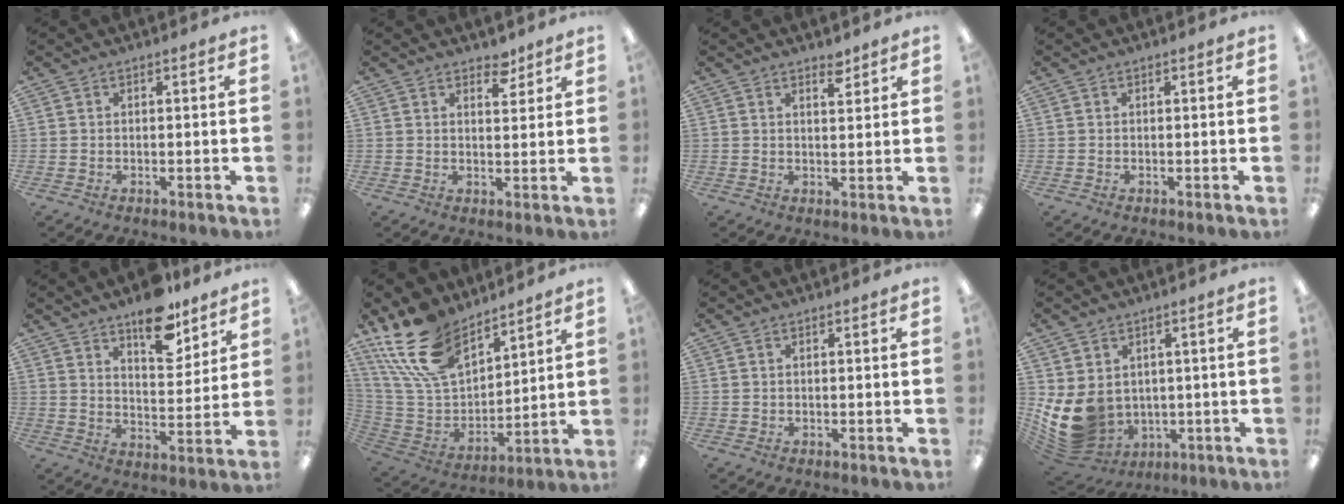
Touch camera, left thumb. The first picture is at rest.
{"total": 4.2, "force": [3.4, 1.9, 1.4], "torque": [-0.002, -0.023, 0.057]}
{"total": 3.2, "force": [2.7, 1.0, 1.4], "torque": [-0.007, -0.017, 0.043]}
{"total": 0.0}
{"total": 12.6, "force": [9.7, 5.2, 6.2], "torque": [-0.069, -0.066, 0.167]}
{"total": 19.9, "force": [13.6, 10.3, 10.3], "torque": [-0.231, -0.066, 0.253]}
{"total": 0.0}
{"total": 11.0, "force": [0.4, 9.3, 5.8], "torque": [-0.140, -0.017, 0.019]}